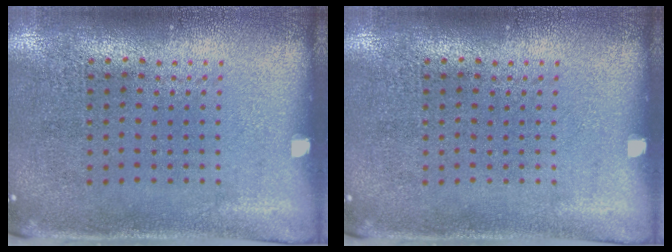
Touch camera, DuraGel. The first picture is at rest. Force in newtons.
{"total": 0.0}